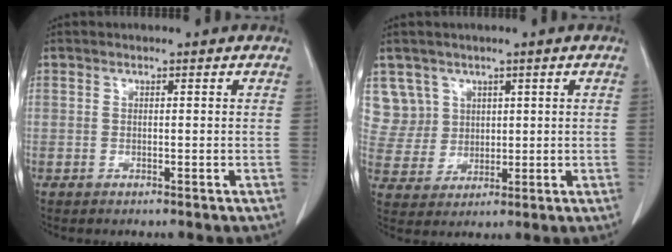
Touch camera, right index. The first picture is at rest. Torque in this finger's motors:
{"motor_torque": [-0.40, 0.47, -0.09, -0.03]}